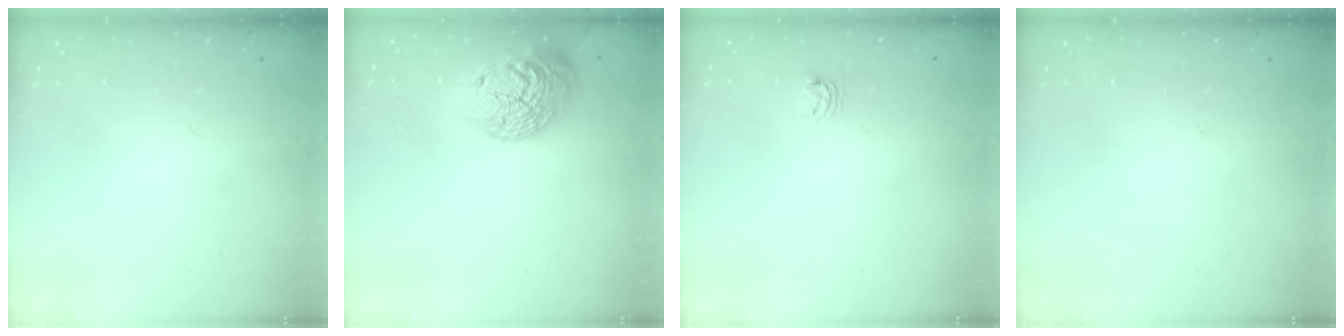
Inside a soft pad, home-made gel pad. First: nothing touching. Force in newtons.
{"total": 19.7, "press": 19.7, "slide": 1.1}
{"total": 3.1, "press": 3.1, "slide": 0.4}
{"total": 0.0}